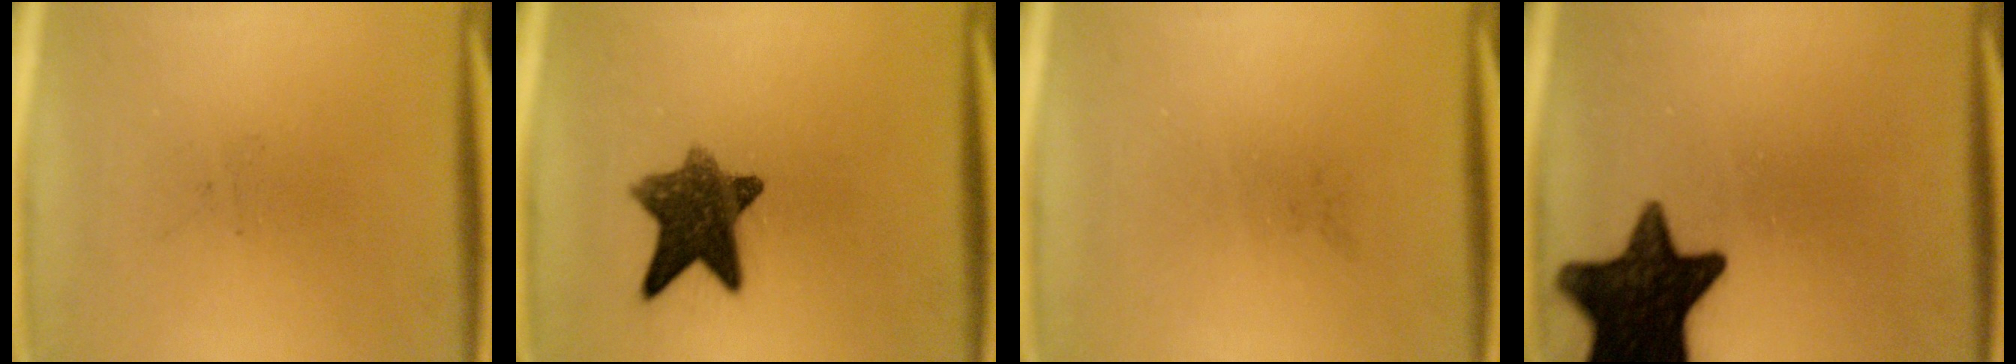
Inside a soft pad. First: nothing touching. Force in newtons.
{"total": 9.6}
{"total": 0.0}
{"total": 16.3}